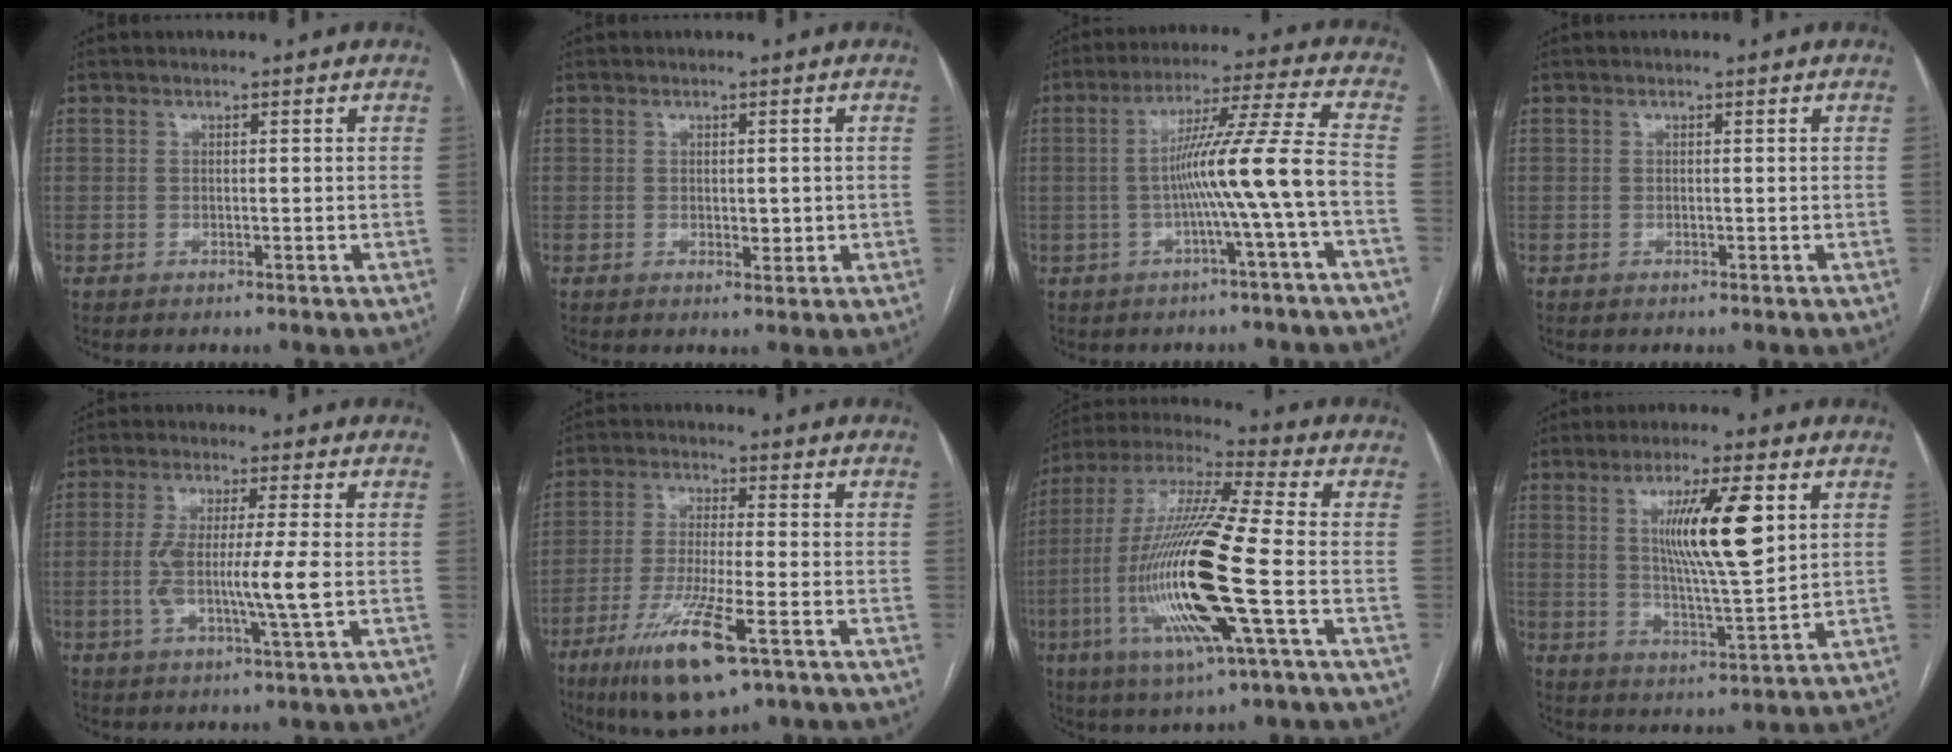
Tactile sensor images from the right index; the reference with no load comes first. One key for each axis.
{"total": 2.0, "fx": 0.0, "fy": 1.2, "fz": 1.6, "tx": -0.019, "ty": -0.003, "tz": 0.003}
{"total": 11.0, "fx": -2.6, "fy": -2.1, "fz": 10.5, "tx": -0.180, "ty": 0.019, "tz": -0.040}
{"total": 0.0}
{"total": 8.7, "fx": -1.0, "fy": -0.1, "fz": 8.6, "tx": -0.166, "ty": -0.005, "tz": -0.020}
{"total": 12.9, "fx": -6.7, "fy": 1.7, "fz": 10.9, "tx": -0.212, "ty": -0.031, "tz": -0.115}
{"total": 20.7, "fx": -4.8, "fy": 1.2, "fz": 20.1, "tx": -0.430, "ty": -0.018, "tz": -0.095}
{"total": 11.7, "fx": 3.6, "fy": 1.1, "fz": 11.1, "tx": -0.192, "ty": -0.003, "tz": 0.064}